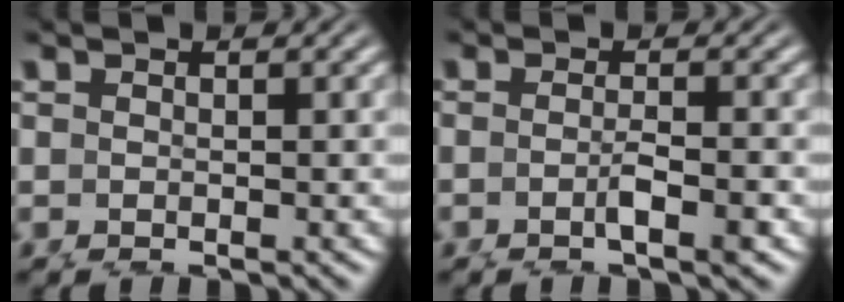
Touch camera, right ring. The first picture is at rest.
{"total": 1.5, "force": [-0.2, -0.3, 1.5], "torque": [-0.024, -0.008, 0.001]}